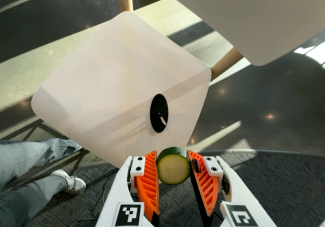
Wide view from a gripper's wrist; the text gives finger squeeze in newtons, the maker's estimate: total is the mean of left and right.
{"total": 9.6, "left": 9.7, "right": 9.5}